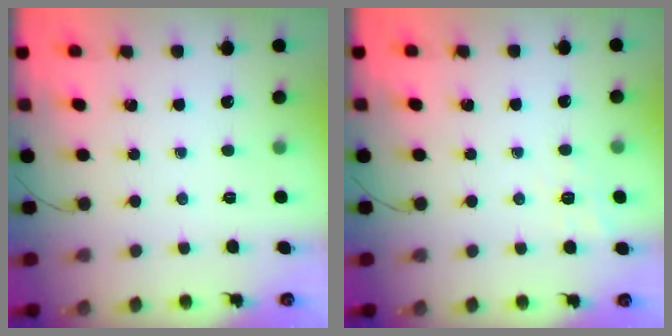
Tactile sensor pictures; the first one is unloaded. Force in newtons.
{"total": 2.3, "press": 0.9, "slide": 2.1}